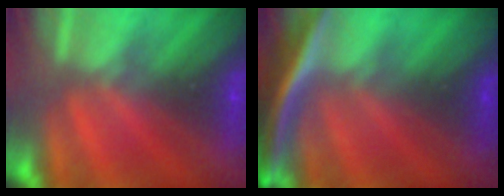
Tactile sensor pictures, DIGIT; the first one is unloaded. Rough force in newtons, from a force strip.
{"total": 7.1}